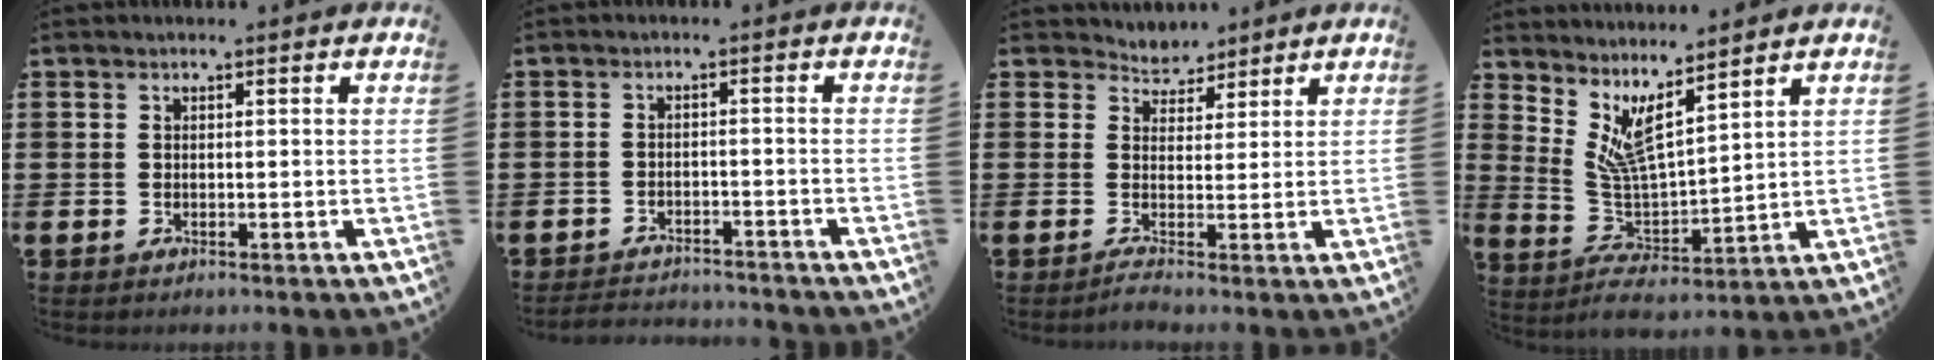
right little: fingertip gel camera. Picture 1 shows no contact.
{"total": 2.3, "force": [-2.3, 0.0, -0.1], "torque": [-0.003, 0.002, -0.050]}
{"total": 2.3, "force": [1.8, 1.4, 0.2], "torque": [-0.009, -0.015, 0.028]}
{"total": 5.7, "force": [4.1, 1.1, 3.8], "torque": [-0.094, -0.039, 0.070]}